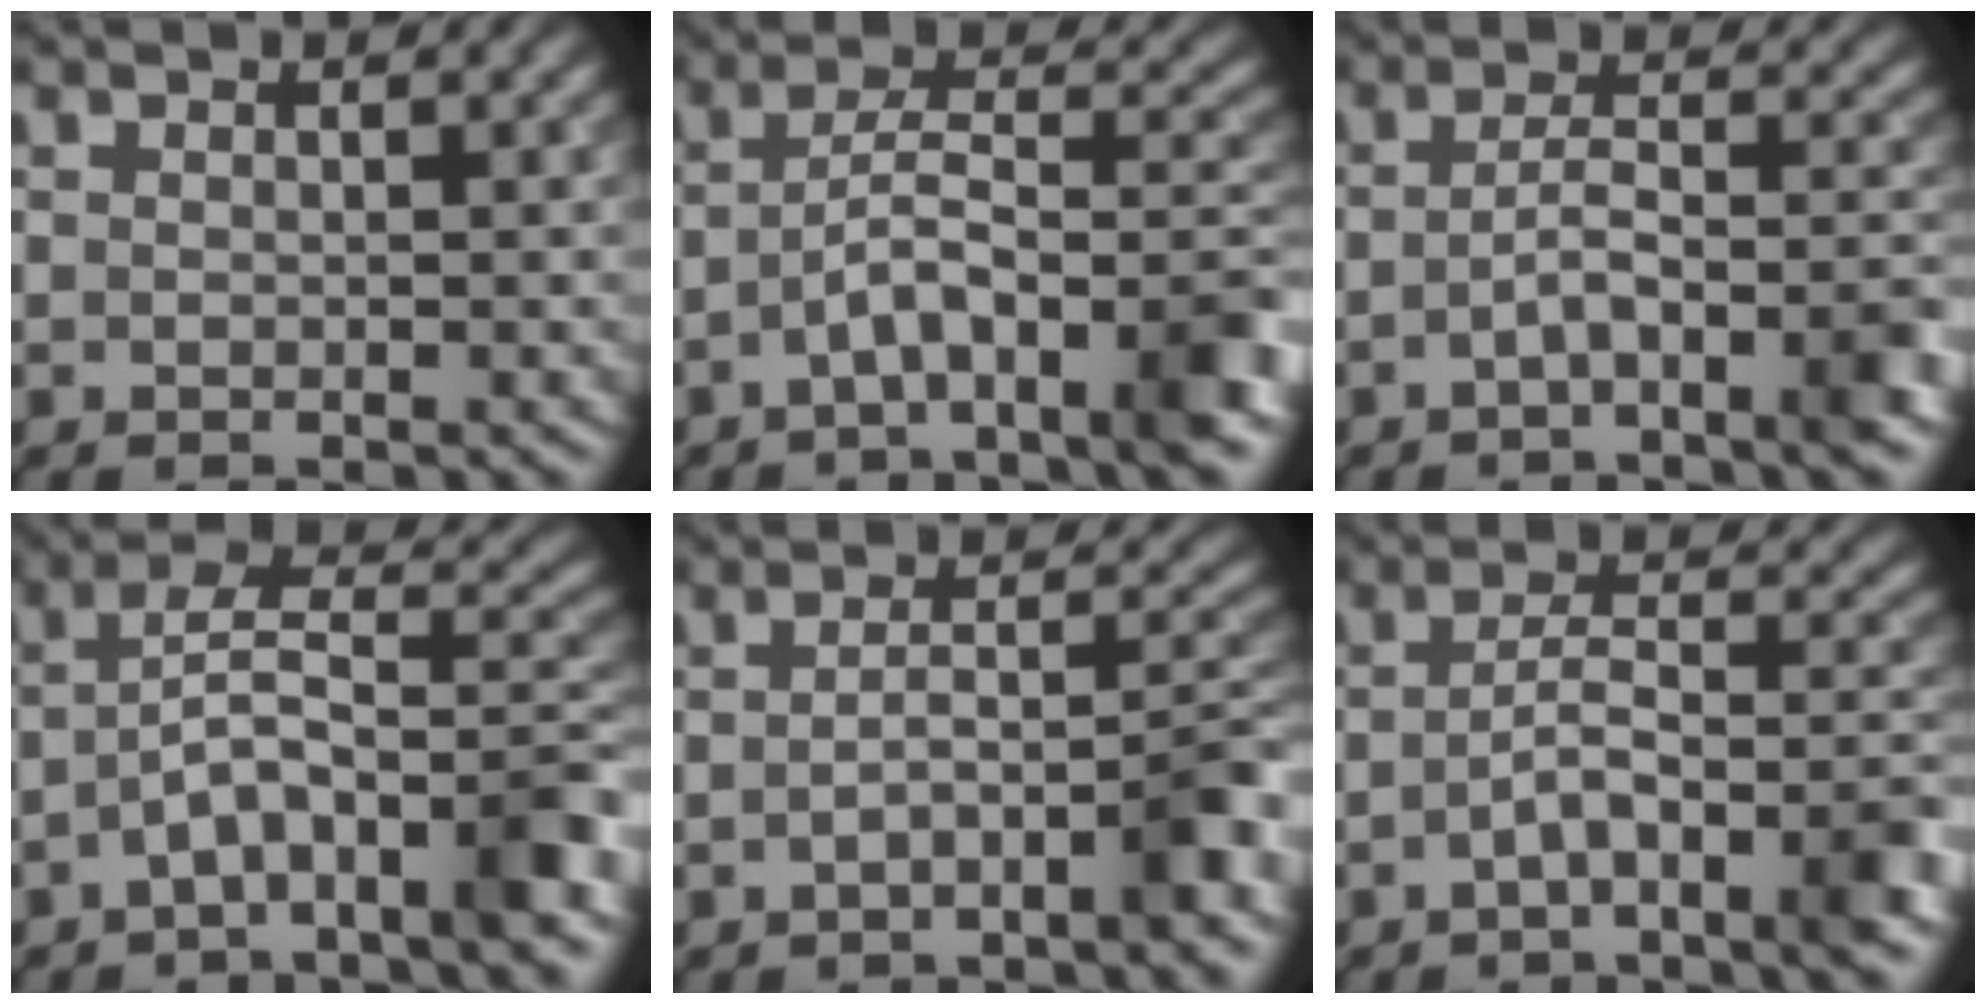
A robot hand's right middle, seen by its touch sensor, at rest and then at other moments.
{"total": 6.9, "force": [-3.0, 2.1, 5.8], "torque": [-0.094, 0.017, -0.054]}
{"total": 4.5, "force": [-1.9, 1.1, 3.9], "torque": [-0.060, 0.011, -0.039]}
{"total": 7.4, "force": [-3.5, 2.3, 6.1], "torque": [-0.098, 0.024, -0.065]}
{"total": 3.9, "force": [-1.8, 1.0, 3.3], "torque": [-0.051, 0.016, -0.034]}
{"total": 5.2, "force": [-2.3, 1.4, 4.4], "torque": [-0.072, 0.013, -0.045]}